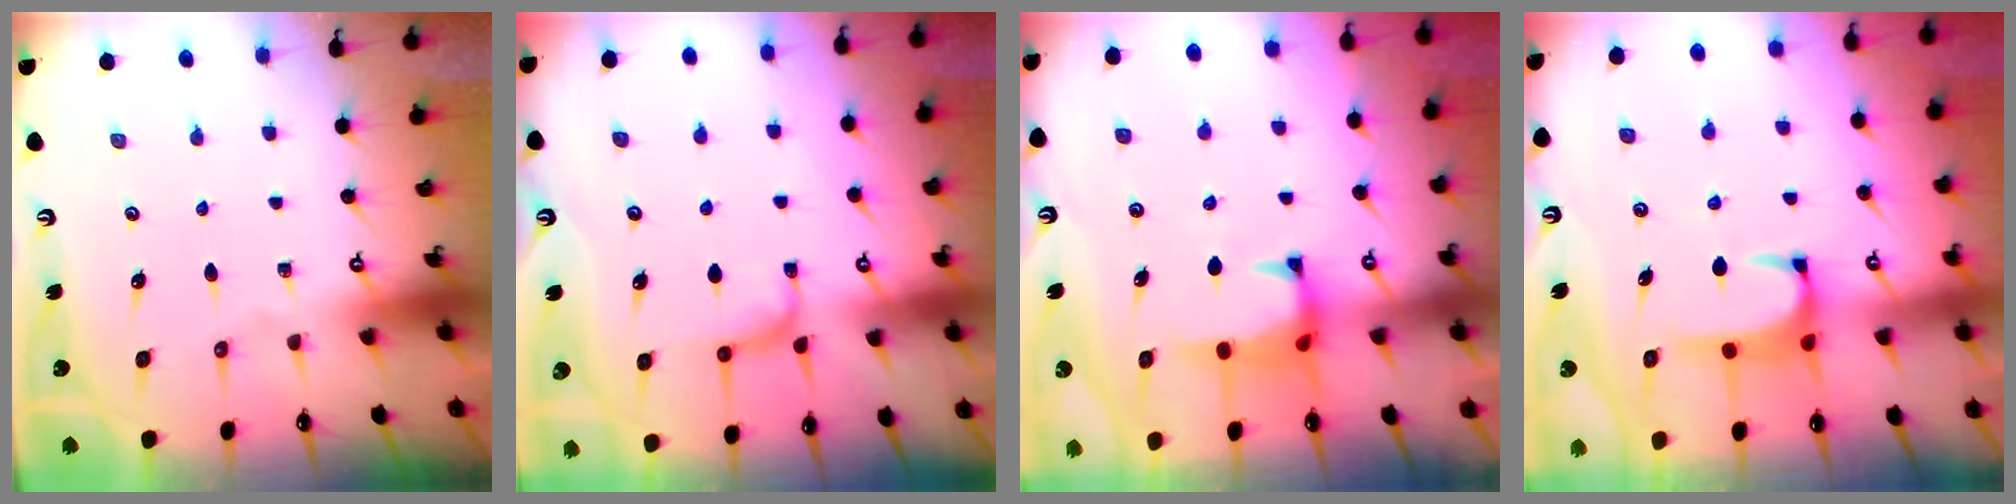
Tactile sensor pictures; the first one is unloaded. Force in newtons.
{"total": 1.2, "press": 0.8, "slide": 0.8}
{"total": 1.0, "press": 0.7, "slide": 0.8}
{"total": 1.3, "press": 1.2, "slide": 0.5}